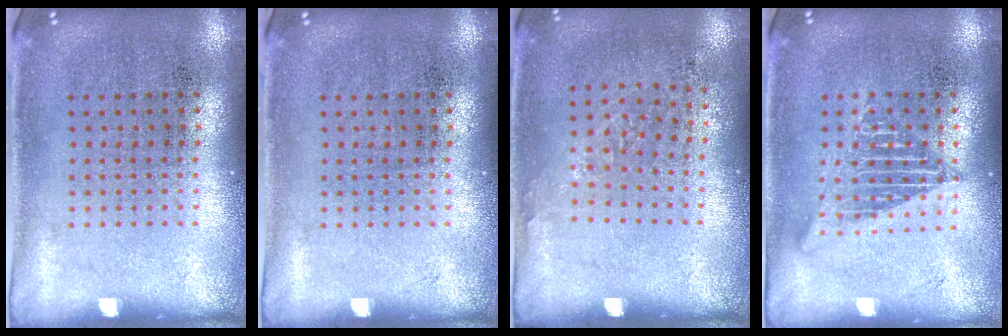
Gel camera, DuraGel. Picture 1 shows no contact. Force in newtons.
{"total": 0.0}
{"total": 1.0, "press": 0.7, "slide": 0.6}
{"total": 2.6, "press": 2.5, "slide": 0.3}